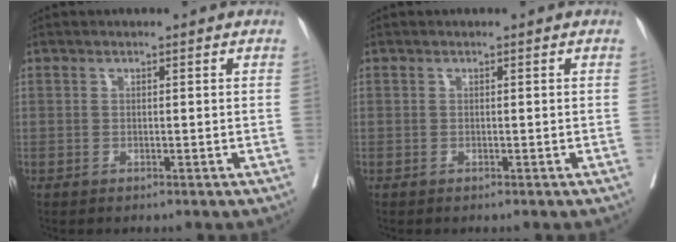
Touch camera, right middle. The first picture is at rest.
{"total": 0.0}